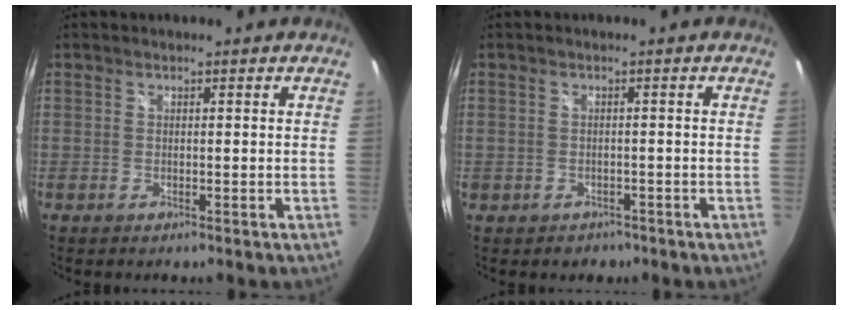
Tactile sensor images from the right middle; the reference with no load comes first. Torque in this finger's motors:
{"motor_torque": [-0.07, -0.01, 0.00, 0.02]}